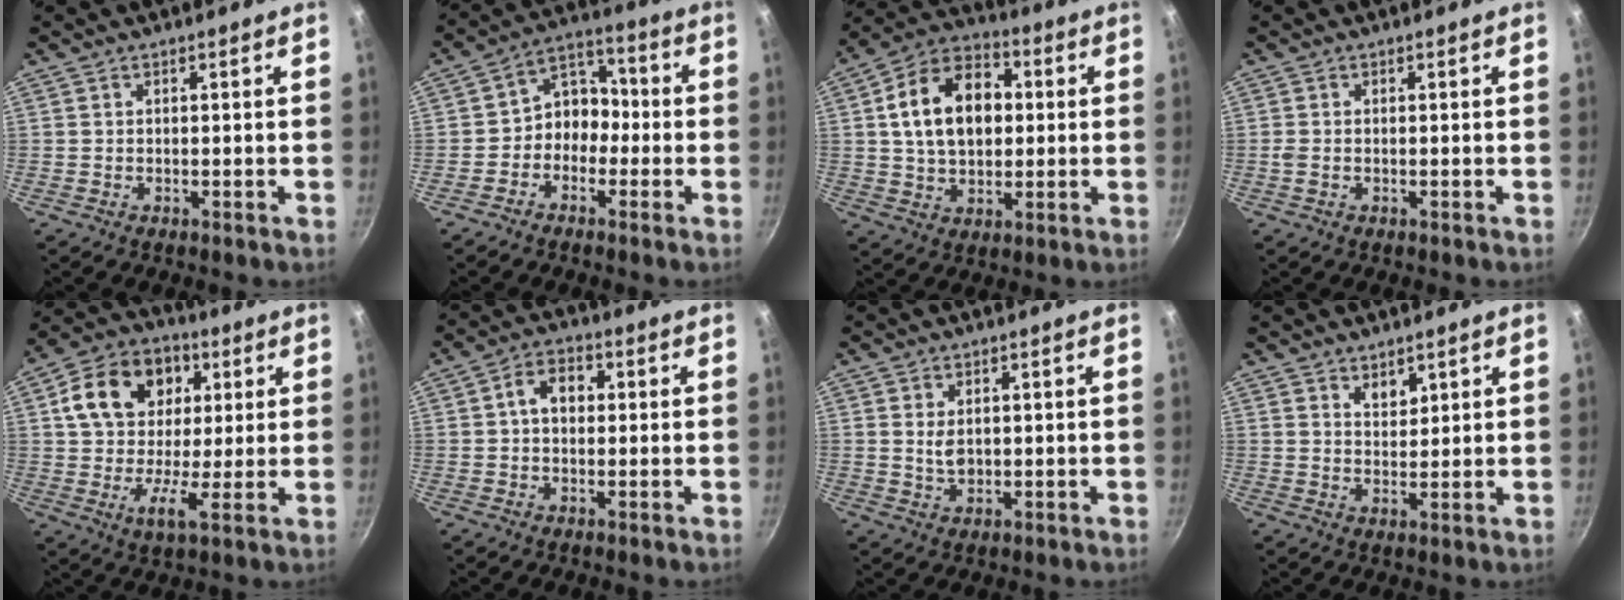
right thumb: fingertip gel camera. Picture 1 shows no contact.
{"total": 7.7, "force": [-2.1, 6.3, 4.0], "torque": [-0.017, 0.045, -0.052]}
{"total": 16.0, "force": [2.2, 11.0, 11.4], "torque": [-0.161, 0.021, 0.026]}
{"total": 1.1, "force": [-0.3, 0.7, 0.8], "torque": [-0.022, 0.001, -0.008]}
{"total": 15.7, "force": [4.6, 11.3, 9.9], "torque": [-0.152, 0.010, 0.059]}
{"total": 5.7, "force": [0.7, 4.2, 3.9], "torque": [-0.042, 0.014, 0.001]}
{"total": 3.2, "force": [0.5, 2.1, 2.3], "torque": [-0.038, -0.006, 0.012]}
{"total": 3.2, "force": [2.1, 1.7, 1.6], "torque": [-0.018, -0.020, 0.037]}